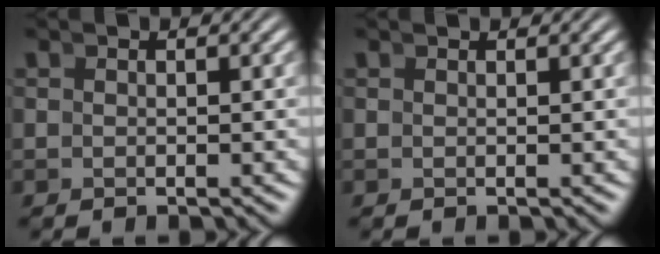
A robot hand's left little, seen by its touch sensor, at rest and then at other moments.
{"total": 0.6, "force": [0.5, -0.2, 0.0], "torque": [0.010, 0.004, 0.009]}